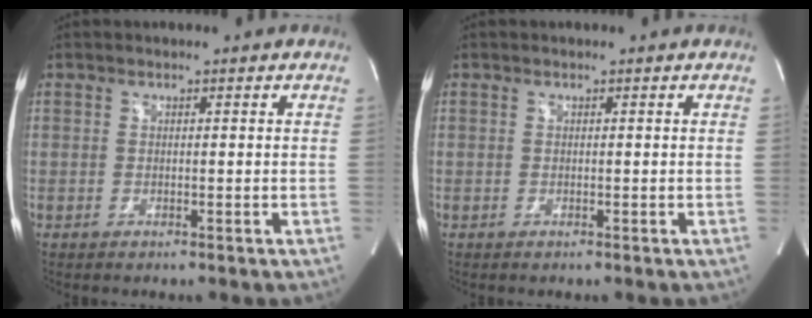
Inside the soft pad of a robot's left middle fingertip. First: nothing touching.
{"total": 0.0}